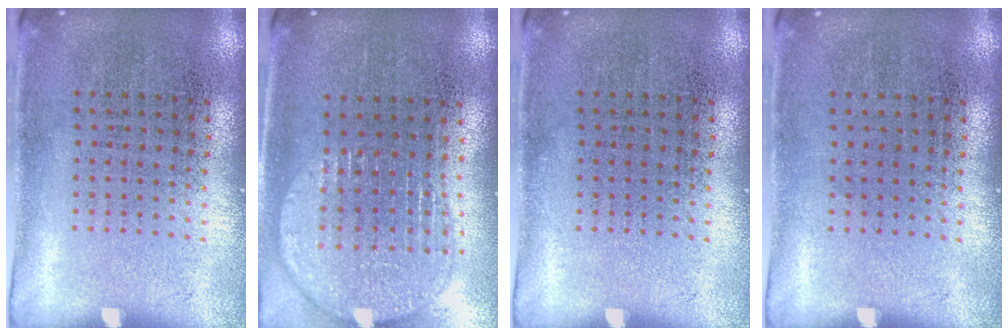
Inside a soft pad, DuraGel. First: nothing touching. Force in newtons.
{"total": 1.9, "press": 1.6, "slide": 1.0}
{"total": 0.0}
{"total": 0.0}